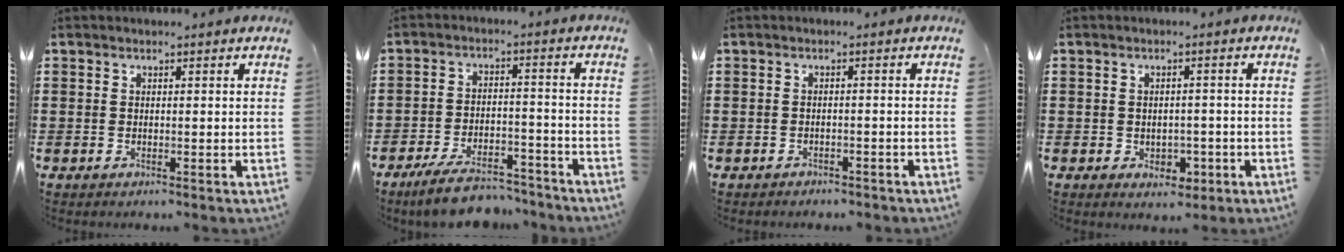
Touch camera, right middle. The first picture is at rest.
{"total": 7.7, "force": [-6.7, 1.7, 3.5], "torque": [-0.066, 0.010, -0.126]}
{"total": 1.1, "force": [-1.1, 0.3, 0.0], "torque": [-0.005, 0.002, -0.024]}
{"total": 2.3, "force": [-0.8, 1.8, 1.2], "torque": [-0.019, 0.000, -0.020]}